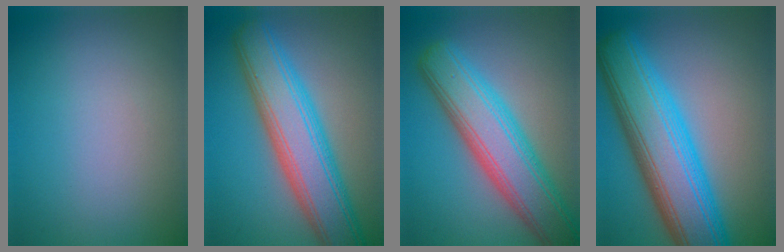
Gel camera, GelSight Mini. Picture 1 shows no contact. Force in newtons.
{"total": 9.1, "press": 9.1, "slide": 0.3}
{"total": 9.0, "press": 9.0, "slide": 0.2}
{"total": 12.0, "press": 12.0, "slide": 0.2}